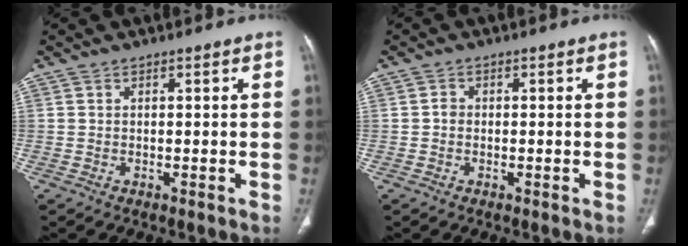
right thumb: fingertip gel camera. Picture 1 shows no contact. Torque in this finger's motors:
{"motor_torque": [0.53, 0.35, 0.11, -0.15, 0.05]}